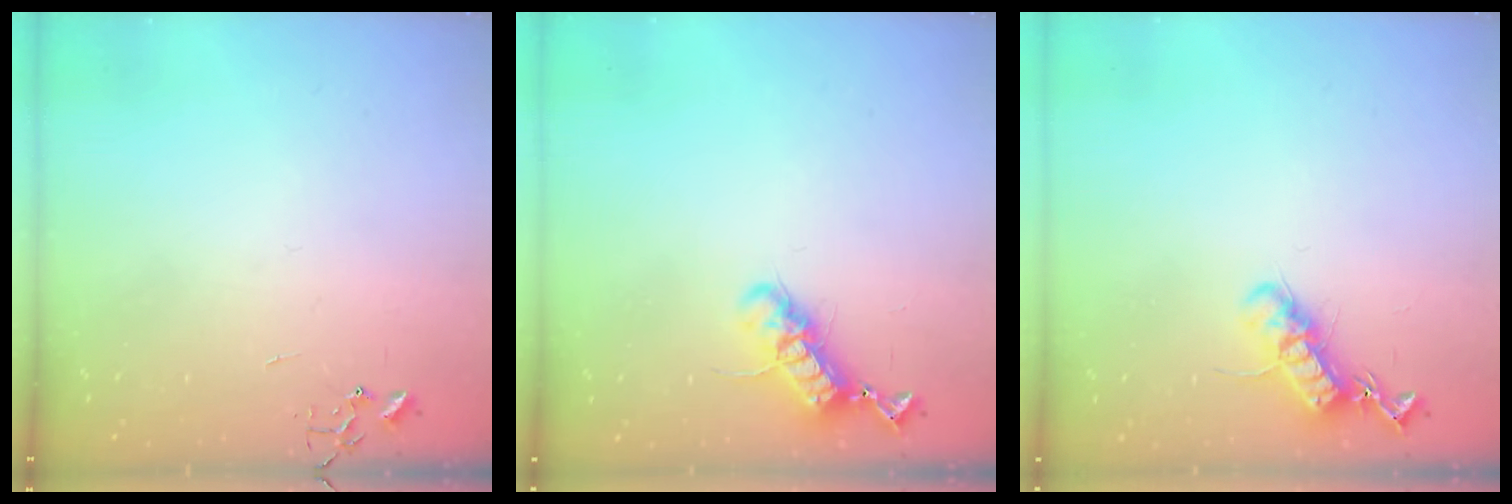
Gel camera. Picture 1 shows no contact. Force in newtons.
{"total": 12.7, "press": 12.6, "slide": 1.1}
{"total": 13.3, "press": 13.3, "slide": 0.3}